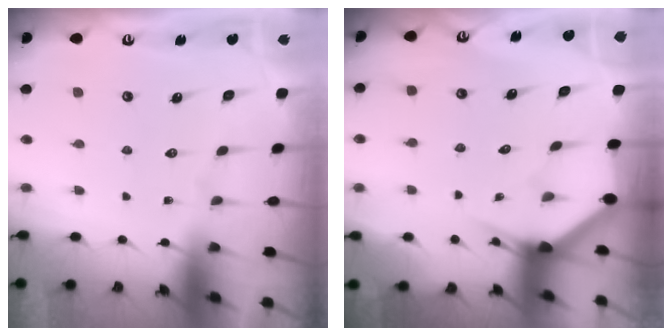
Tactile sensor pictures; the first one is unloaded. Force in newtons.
{"total": 2.7, "press": 2.7, "slide": 0.1}